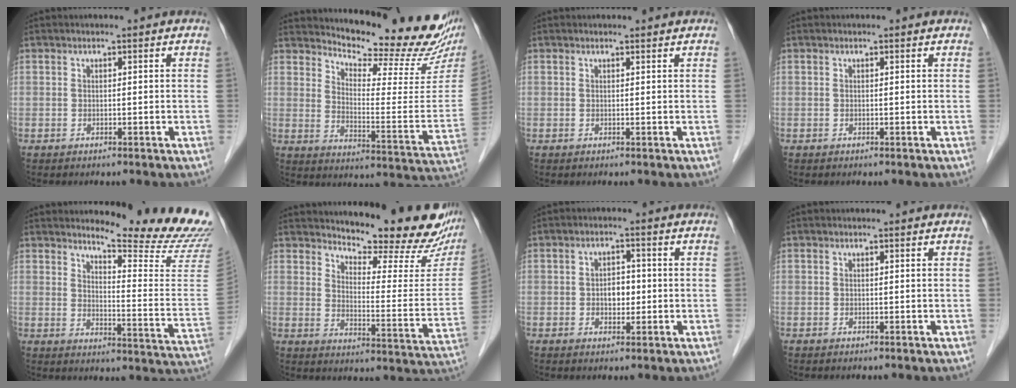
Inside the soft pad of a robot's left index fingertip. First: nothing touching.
{"total": 18.7, "force": [17.6, 2.4, 6.1], "torque": [-0.094, -0.092, 0.216]}
{"total": 0.8, "force": [0.8, 0.0, 0.0], "torque": [-0.008, 0.000, 0.008]}
{"total": 0.0}
{"total": 16.1, "force": [15.5, -1.0, 4.3], "torque": [-0.067, -0.136, 0.178]}
{"total": 18.3, "force": [16.6, 3.3, 6.8], "torque": [-0.084, -0.070, 0.199]}
{"total": 3.2, "force": [-0.6, 2.1, 2.4], "torque": [-0.037, 0.005, -0.007]}
{"total": 0.0}